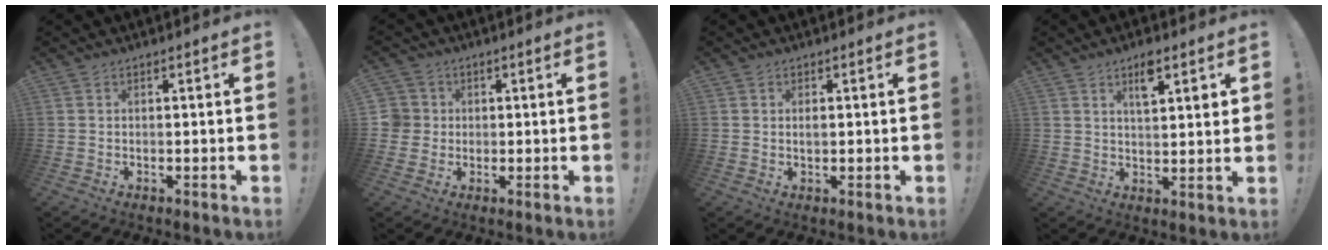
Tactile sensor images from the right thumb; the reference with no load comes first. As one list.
[{"total": 5.0, "force": [0.3, 4.9, 1.0], "torque": [-0.027, 0.004, 0.008]}, {"total": 1.0, "force": [0.0, 0.7, 0.6], "torque": [0.000, -0.001, -0.004]}, {"total": 6.9, "force": [3.7, 1.9, 5.5], "torque": [-0.073, -0.015, 0.056]}]